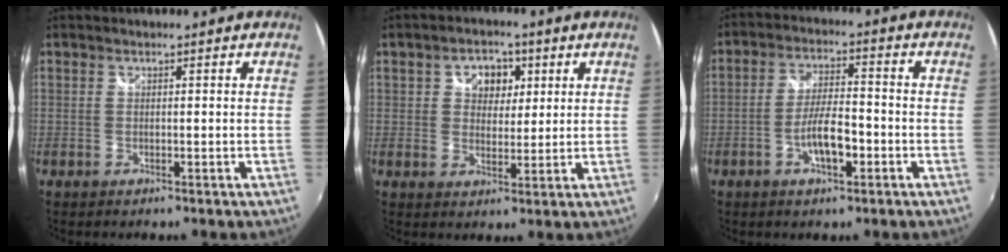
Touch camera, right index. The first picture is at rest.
{"total": 6.1, "force": [2.0, 4.8, 3.2], "torque": [-0.045, 0.013, 0.031]}
{"total": 7.1, "force": [-2.9, 2.1, 6.1], "torque": [-0.116, 0.001, -0.048]}